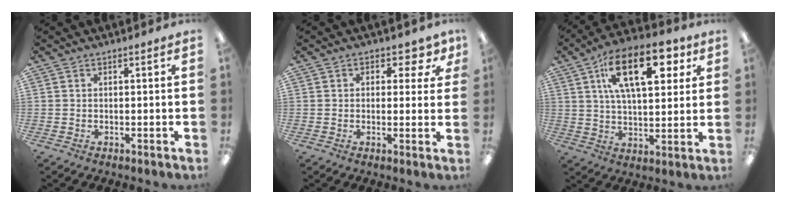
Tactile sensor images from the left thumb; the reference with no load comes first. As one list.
[{"total": 3.8, "force": [1.4, 2.8, 2.2], "torque": [-0.014, -0.002, 0.020]}, {"total": 18.9, "force": [8.4, 9.2, 14.2], "torque": [-0.208, -0.017, 0.136]}]